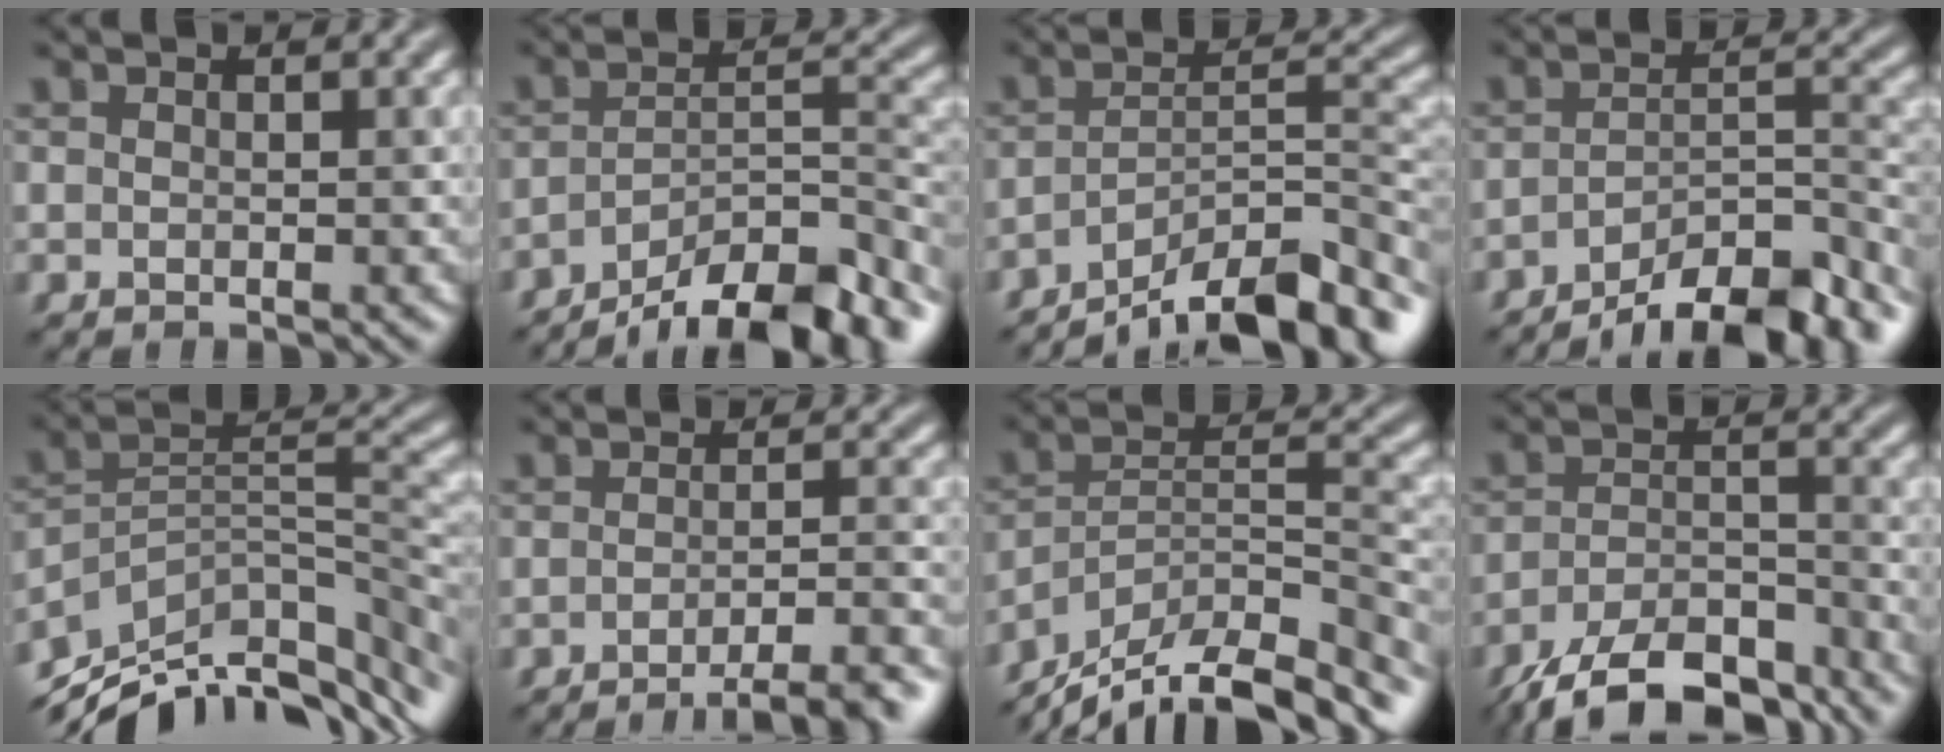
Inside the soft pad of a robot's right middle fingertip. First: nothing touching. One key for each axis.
{"total": 11.5, "fx": -8.6, "fy": 3.8, "fz": 6.7, "tx": -0.098, "ty": 0.000, "tz": -0.135}
{"total": 10.3, "fx": -7.4, "fy": 2.8, "fz": 6.5, "tx": -0.088, "ty": 0.003, "tz": -0.126}
{"total": 10.1, "fx": -7.4, "fy": 3.1, "fz": 6.1, "tx": -0.084, "ty": -0.003, "tz": -0.115}
{"total": 11.3, "fx": -8.3, "fy": 4.8, "fz": 6.0, "tx": -0.119, "ty": 0.020, "tz": -0.147}
{"total": 6.4, "fx": -4.3, "fy": 1.4, "fz": 4.5, "tx": -0.052, "ty": 0.005, "tz": -0.058}
{"total": 12.9, "fx": -10.4, "fy": 3.7, "fz": 6.7, "tx": -0.121, "ty": 0.015, "tz": -0.169}
{"total": 11.0, "fx": -9.0, "fy": 3.5, "fz": 5.4, "tx": -0.092, "ty": -0.010, "tz": -0.145}